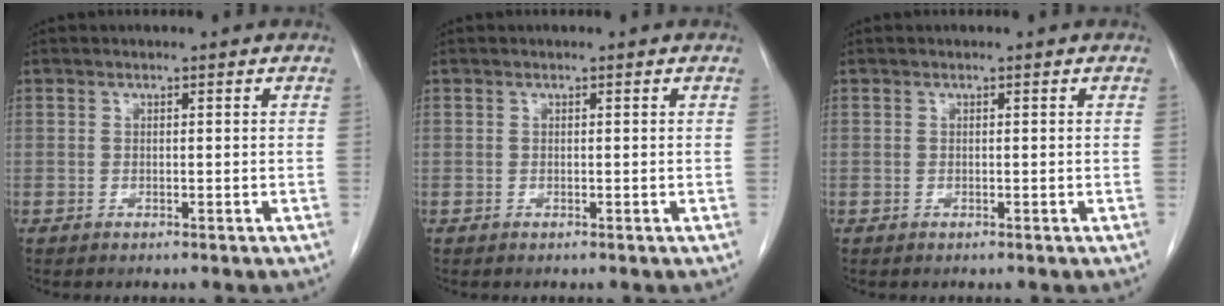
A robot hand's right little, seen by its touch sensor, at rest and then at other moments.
{"total": 0.0}
{"total": 0.0}